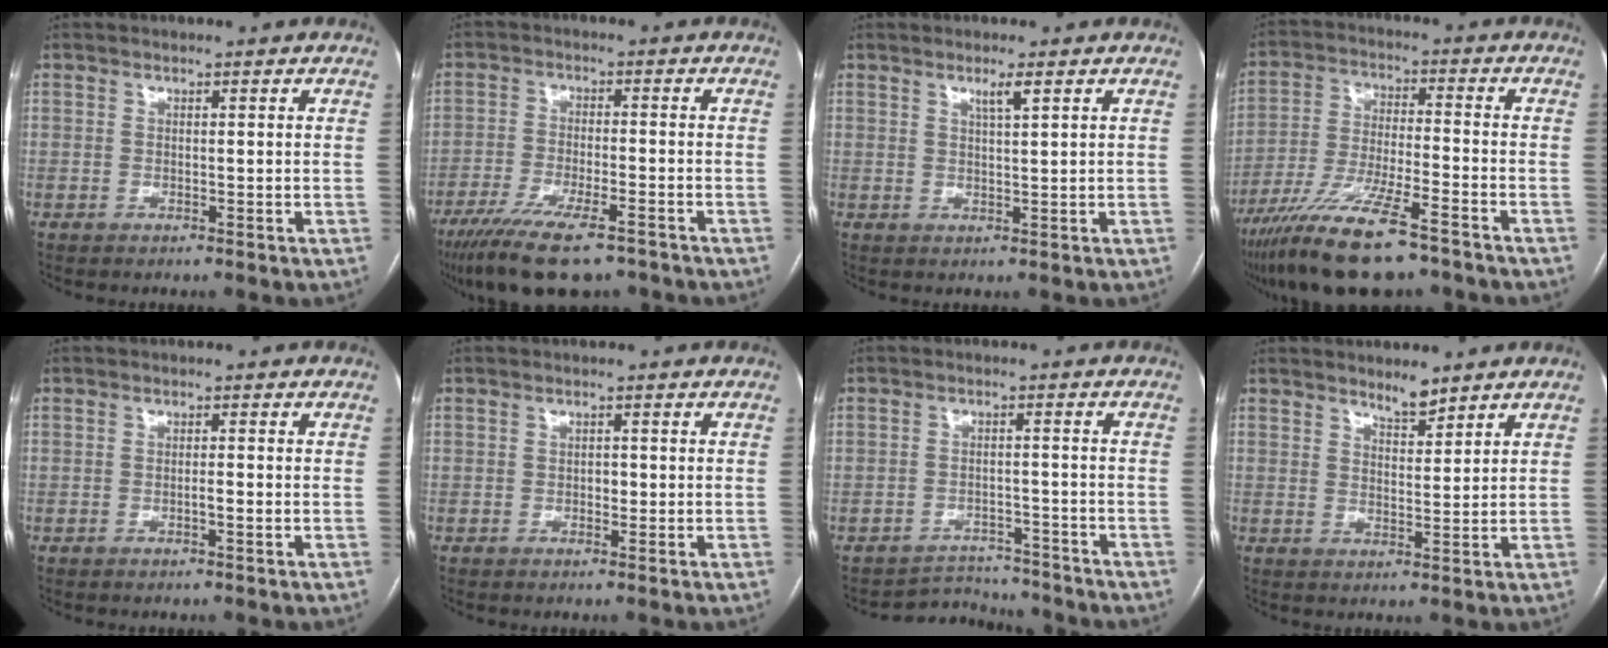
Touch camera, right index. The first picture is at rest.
{"total": 13.9, "force": [-10.3, 3.2, 8.7], "torque": [-0.152, -0.029, -0.168]}
{"total": 2.0, "force": [1.2, -0.1, 1.6], "torque": [-0.032, -0.004, 0.022]}
{"total": 15.5, "force": [-11.2, 2.4, 10.5], "torque": [-0.207, -0.041, -0.198]}
{"total": 1.3, "force": [-0.4, 0.1, 1.2], "torque": [-0.021, 0.001, -0.009]}
{"total": 1.1, "force": [-0.1, 0.8, 0.8], "torque": [-0.011, 0.002, -0.002]}
{"total": 5.9, "force": [-5.4, 2.0, -1.3], "torque": [0.025, 0.023, -0.078]}
{"total": 3.2, "force": [2.9, 0.6, 1.2], "torque": [-0.023, -0.008, 0.049]}